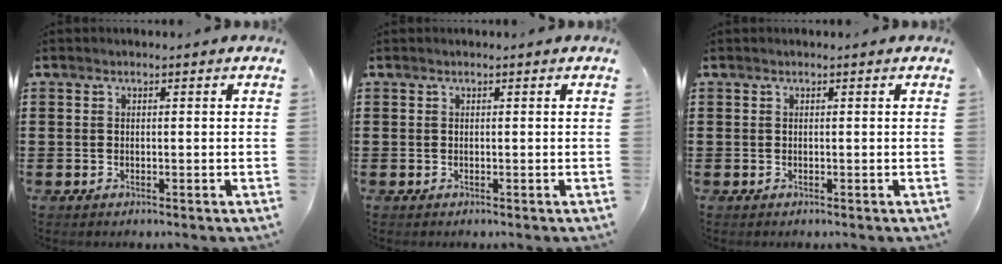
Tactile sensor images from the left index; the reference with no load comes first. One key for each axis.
{"total": 0.0}
{"total": 0.0}